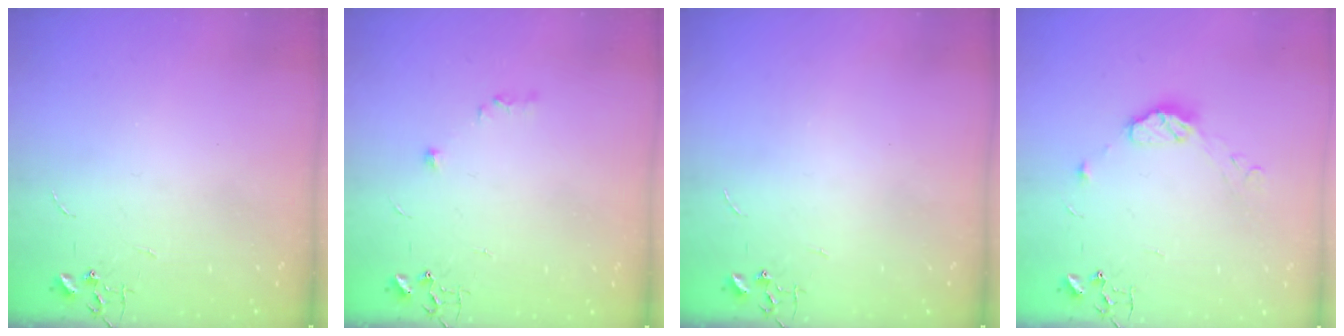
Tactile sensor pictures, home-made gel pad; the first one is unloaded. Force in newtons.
{"total": 6.1, "press": 6.0, "slide": 1.0}
{"total": 0.0}
{"total": 8.0, "press": 8.0, "slide": 0.6}